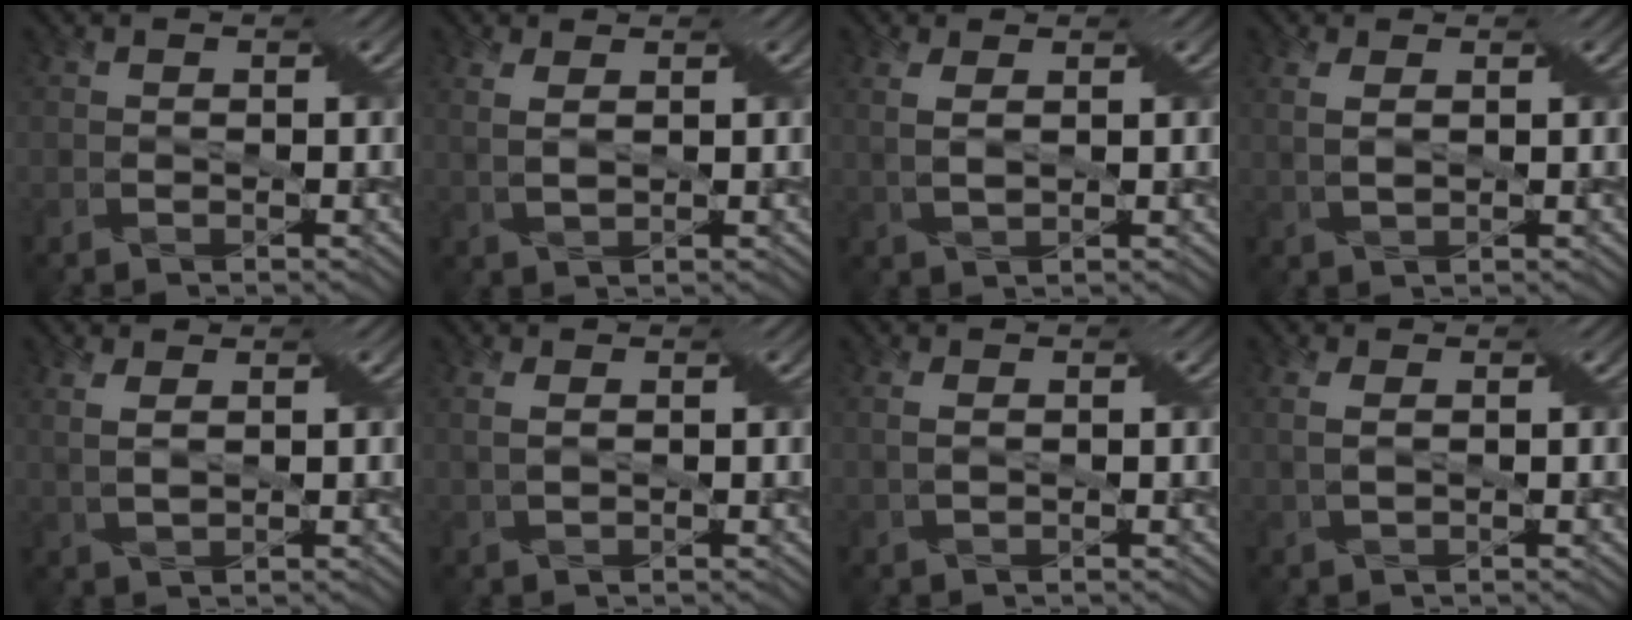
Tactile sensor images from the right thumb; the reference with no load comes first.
{"total": 2.4, "force": [1.2, 0.7, 2.0], "torque": [-0.045, 0.000, 0.026]}
{"total": 2.8, "force": [1.1, 0.9, 2.4], "torque": [-0.056, 0.003, 0.022]}
{"total": 2.3, "force": [0.9, 0.8, 2.0], "torque": [-0.047, 0.003, 0.021]}
{"total": 2.7, "force": [1.3, 0.8, 2.3], "torque": [-0.052, 0.002, 0.025]}
{"total": 1.9, "force": [0.7, 0.7, 1.6], "torque": [-0.040, 0.003, 0.019]}
{"total": 1.6, "force": [0.5, 0.6, 1.4], "torque": [-0.032, 0.002, 0.015]}
{"total": 2.2, "force": [0.7, 0.8, 2.0], "torque": [-0.045, 0.001, 0.015]}